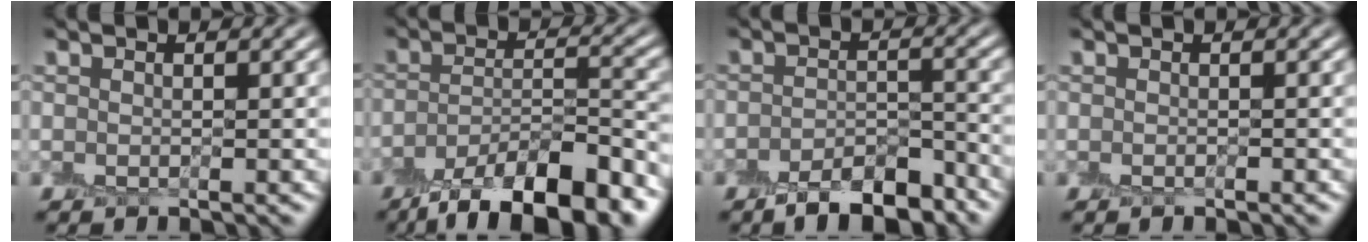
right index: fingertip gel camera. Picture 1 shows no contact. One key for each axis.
{"total": 10.6, "fx": -7.5, "fy": 3.1, "fz": 6.8, "tx": -0.111, "ty": -0.007, "tz": -0.127}
{"total": 6.0, "fx": -4.6, "fy": 2.3, "fz": 3.1, "tx": -0.044, "ty": 0.000, "tz": -0.074}
{"total": 0.0}